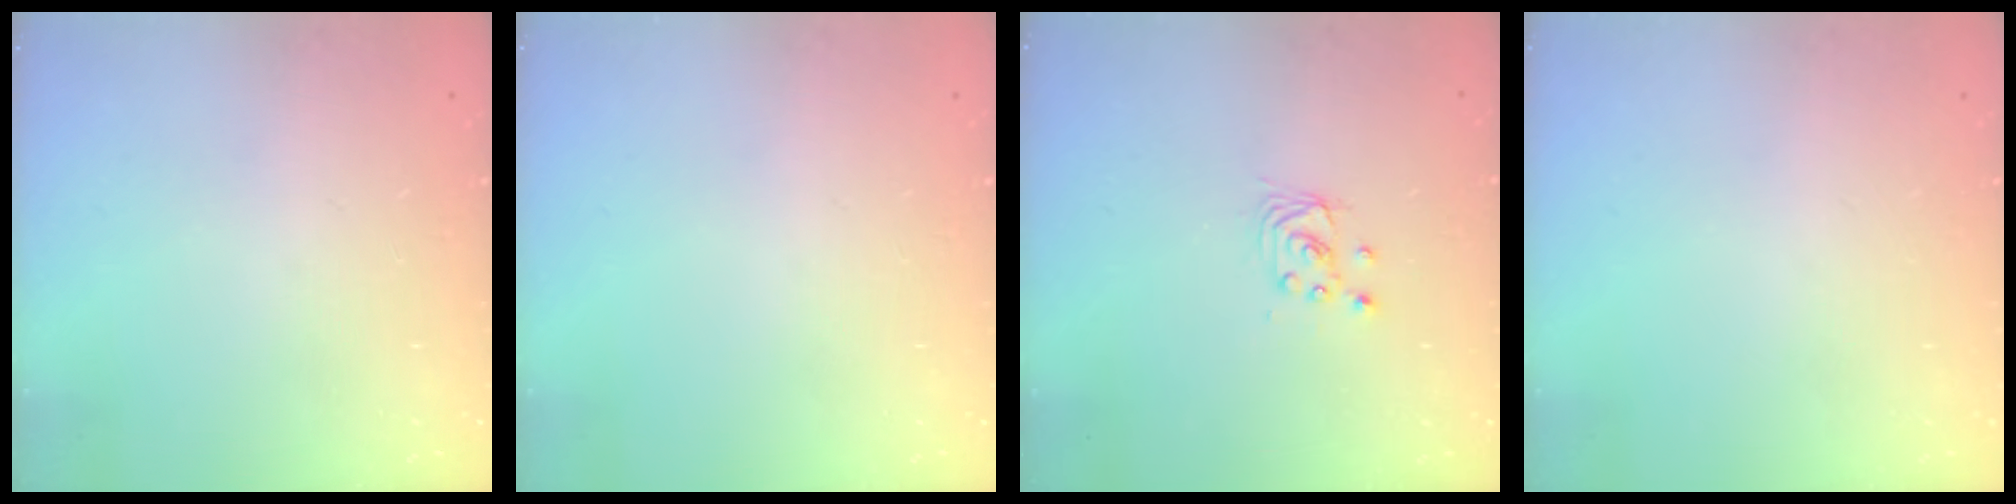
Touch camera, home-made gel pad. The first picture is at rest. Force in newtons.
{"total": 0.0}
{"total": 2.8, "press": 2.8, "slide": 0.2}
{"total": 0.0}